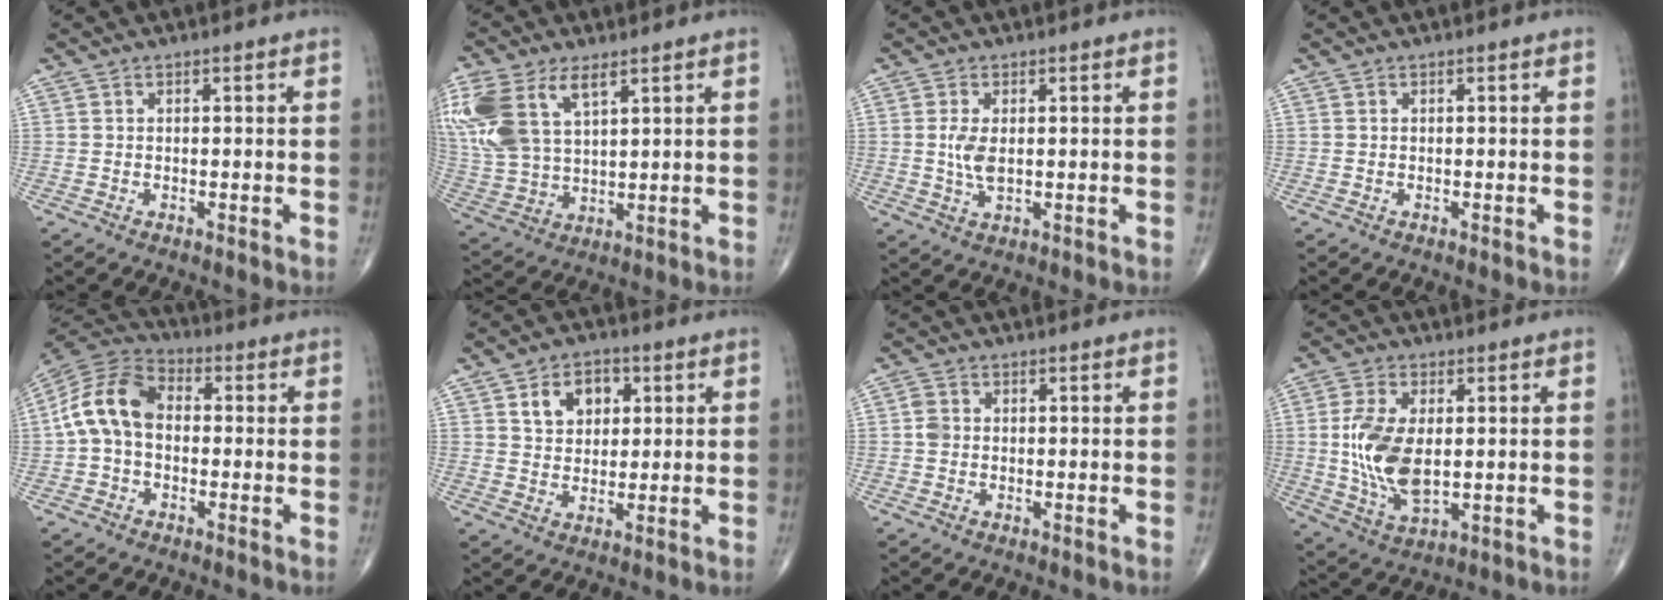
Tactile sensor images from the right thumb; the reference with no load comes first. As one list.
[{"total": 17.8, "force": [7.9, 9.8, 12.5], "torque": [-0.296, -0.003, 0.162]}, {"total": 4.2, "force": [0.3, 2.0, 3.7], "torque": [-0.079, -0.008, 0.010]}, {"total": 0.0}, {"total": 11.6, "force": [-0.2, 8.1, 8.3], "torque": [-0.152, 0.034, -0.017]}, {"total": 7.7, "force": [2.9, 5.6, 4.4], "torque": [-0.036, -0.008, 0.045]}, {"total": 2.1, "force": [0.0, 1.8, 1.1], "torque": [-0.016, 0.005, -0.003]}, {"total": 12.8, "force": [0.5, 6.8, 10.8], "torque": [-0.217, -0.012, 0.019]}]